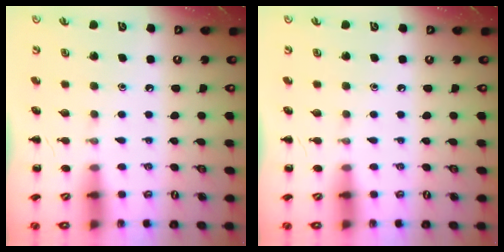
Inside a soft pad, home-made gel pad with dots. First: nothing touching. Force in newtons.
{"total": 0.0}